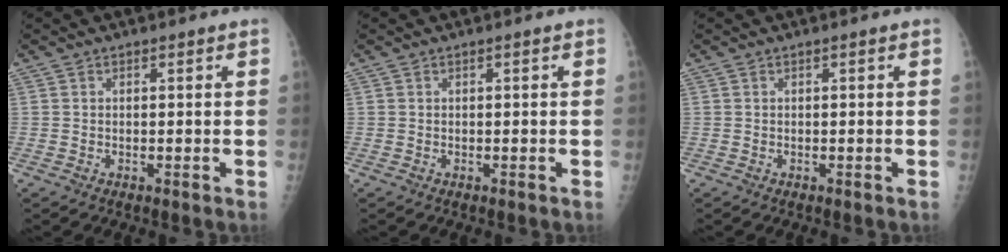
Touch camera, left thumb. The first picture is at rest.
{"total": 0.0}
{"total": 0.0}